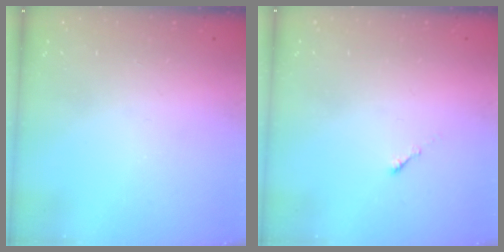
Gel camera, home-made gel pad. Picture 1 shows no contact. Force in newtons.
{"total": 0.0}